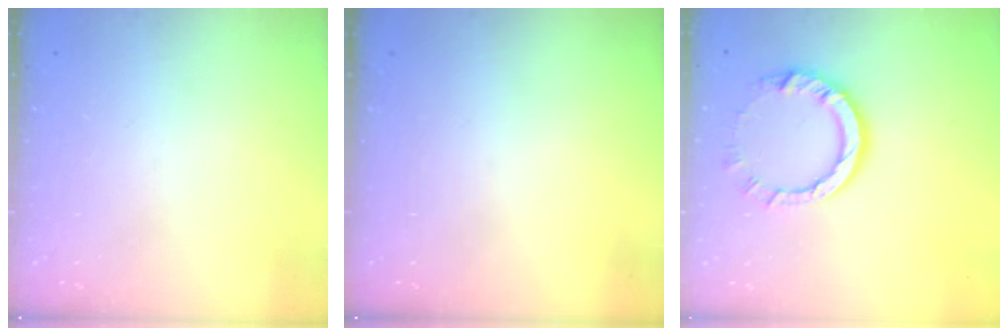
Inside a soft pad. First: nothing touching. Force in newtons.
{"total": 0.0}
{"total": 10.6, "press": 10.5, "slide": 1.4}